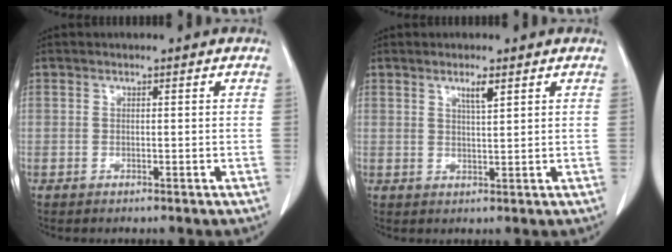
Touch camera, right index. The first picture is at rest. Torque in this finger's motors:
{"motor_torque": [0.18, 0.11, 0.05, 0.02]}